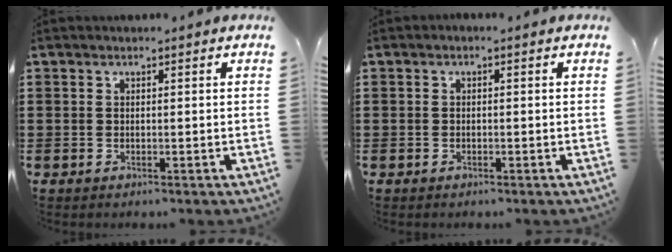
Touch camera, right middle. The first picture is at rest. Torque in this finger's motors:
{"motor_torque": [0.00, 0.00, 0.00, 0.00]}